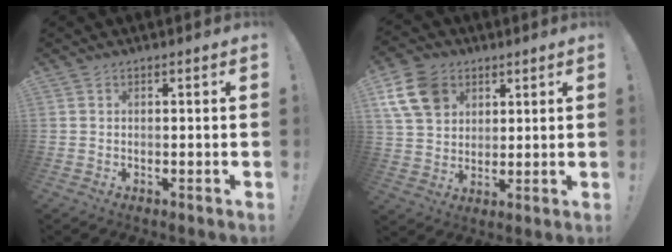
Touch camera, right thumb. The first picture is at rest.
{"total": 13.4, "force": [6.1, 10.0, 6.6], "torque": [-0.115, -0.021, 0.125]}